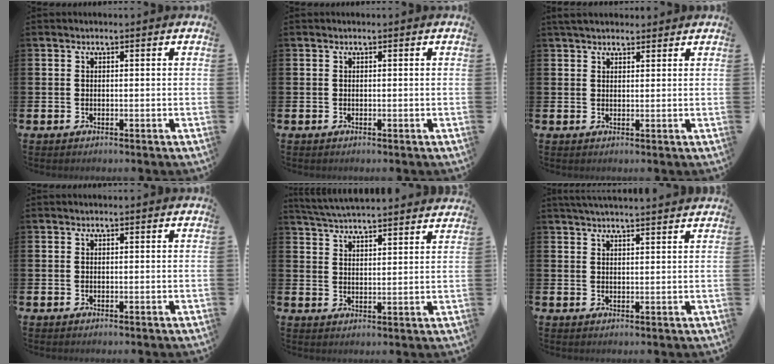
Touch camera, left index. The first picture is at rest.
{"total": 0.0}
{"total": 2.8, "force": [2.5, 0.9, 0.6], "torque": [-0.009, -0.004, 0.045]}
{"total": 0.0}
{"total": 5.1, "force": [5.1, 0.1, 0.4], "torque": [-0.025, -0.031, 0.090]}
{"total": 3.1, "force": [3.0, -0.5, 0.2], "torque": [-0.004, -0.015, 0.054]}